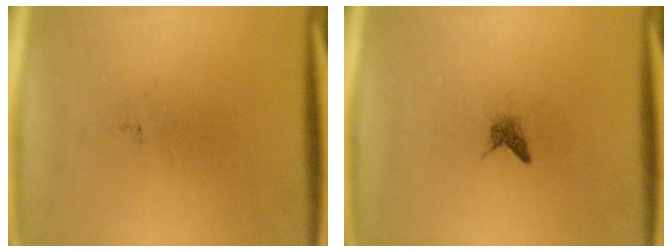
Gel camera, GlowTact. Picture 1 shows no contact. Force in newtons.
{"total": 1.0}